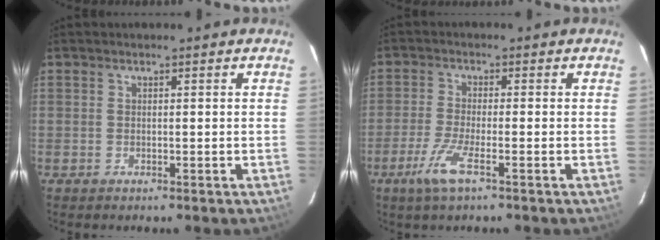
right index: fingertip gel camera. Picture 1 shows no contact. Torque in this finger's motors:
{"motor_torque": [0.23, -0.18, 0.12, 0.04]}